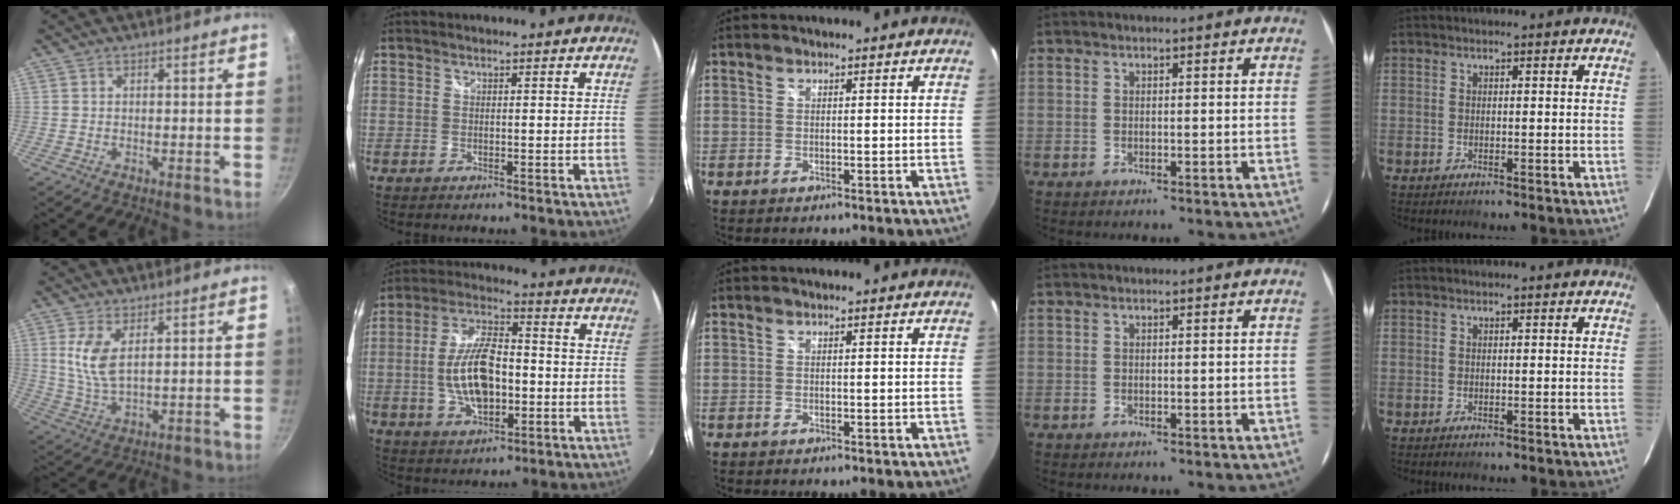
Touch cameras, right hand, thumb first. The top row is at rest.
{"thumb": {"total": 7.1, "force": [2.3, 3.2, 5.9], "torque": [-0.118, -0.018, 0.052]}, "index": {"total": 13.2, "force": [-2.1, 6.4, 11.3], "torque": [-0.225, 0.005, -0.035]}}